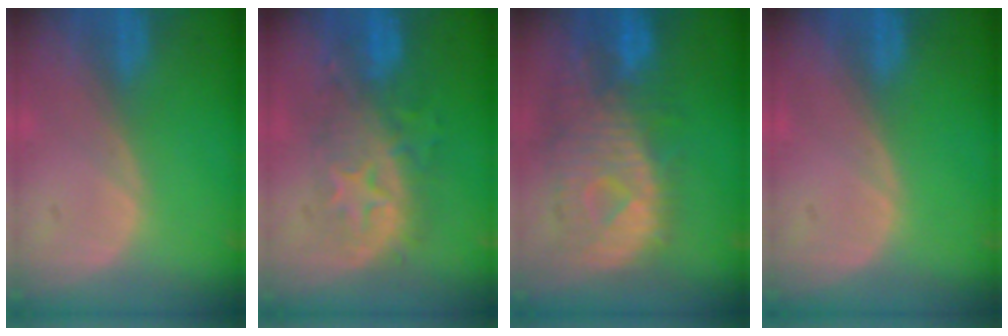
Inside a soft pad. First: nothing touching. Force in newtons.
{"total": 8.3, "press": 8.0, "slide": 2.2}
{"total": 10.9, "press": 9.7, "slide": 5.1}
{"total": 0.0}